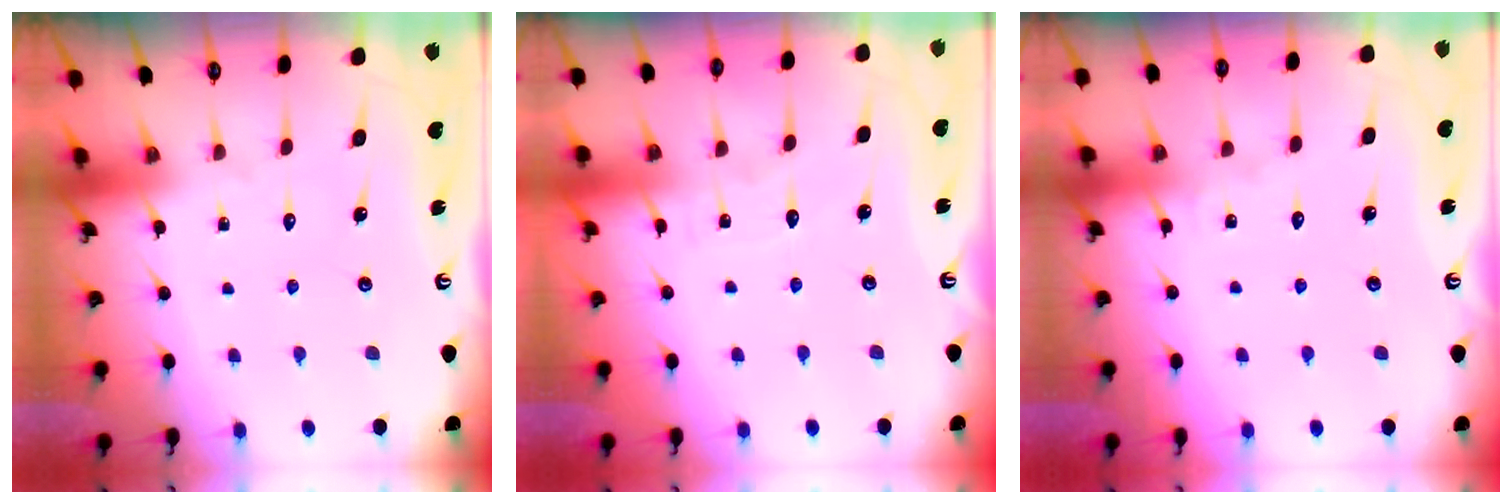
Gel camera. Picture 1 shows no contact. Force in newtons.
{"total": 3.1, "press": 3.1, "slide": 0.4}
{"total": 1.7, "press": 1.7, "slide": 0.2}